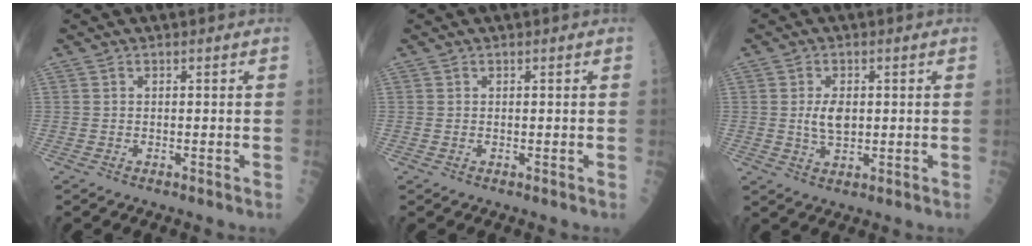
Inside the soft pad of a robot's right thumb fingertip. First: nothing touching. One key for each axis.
{"total": 0.0}
{"total": 4.9, "fx": 0.4, "fy": 2.8, "fz": 4.0, "tx": -0.064, "ty": -0.006, "tz": 0.011}